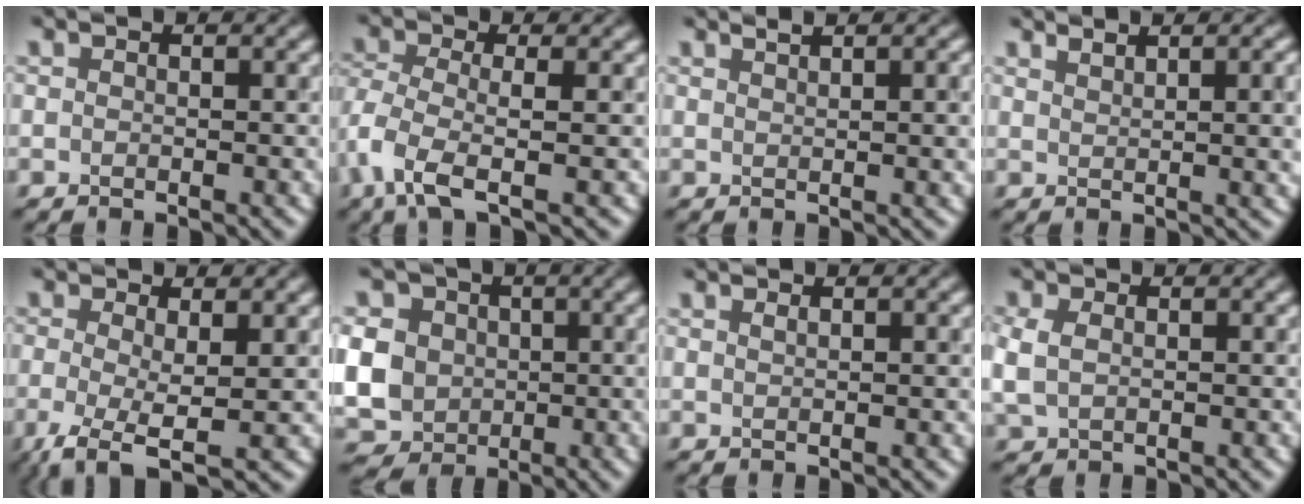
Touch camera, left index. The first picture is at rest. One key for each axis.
{"total": 3.2, "fx": -1.2, "fy": 1.0, "fz": 2.8, "tx": -0.066, "ty": -0.002, "tz": -0.032}
{"total": 4.3, "fx": 1.9, "fy": 1.4, "fz": 3.6, "tx": -0.023, "ty": 0.017, "tz": 0.014}
{"total": 5.3, "fx": 2.7, "fy": 1.8, "fz": 4.2, "tx": -0.029, "ty": 0.020, "tz": 0.032}
{"total": 4.4, "fx": -1.4, "fy": 1.5, "fz": 4.0, "tx": -0.087, "ty": -0.007, "tz": -0.030}
{"total": 6.9, "fx": 0.2, "fy": 6.3, "fz": 2.9, "tx": -0.080, "ty": 0.007, "tz": -0.010}
{"total": 1.0, "fx": 0.5, "fy": 0.3, "fz": 0.8, "tx": -0.005, "ty": 0.007, "tz": 0.006}
{"total": 2.2, "fx": 0.4, "fy": 1.7, "fz": 1.3, "tx": -0.040, "ty": 0.004, "tz": 0.010}